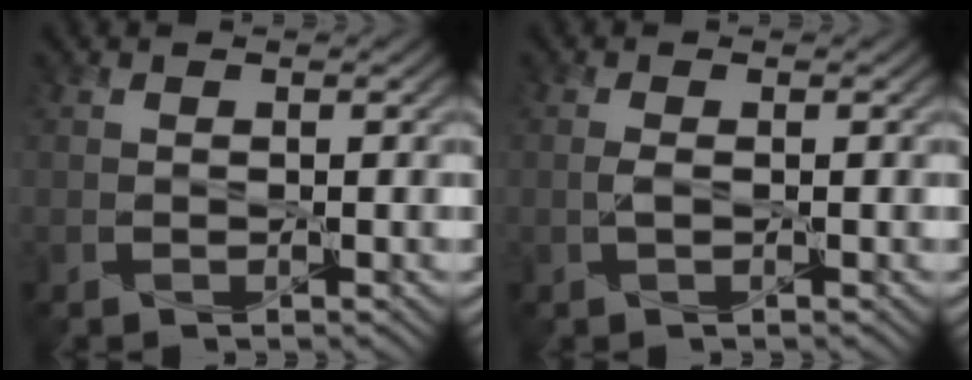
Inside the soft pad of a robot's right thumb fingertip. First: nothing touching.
{"total": 0.9, "force": [-0.1, 0.2, 0.8], "torque": [-0.021, 0.000, -0.003]}